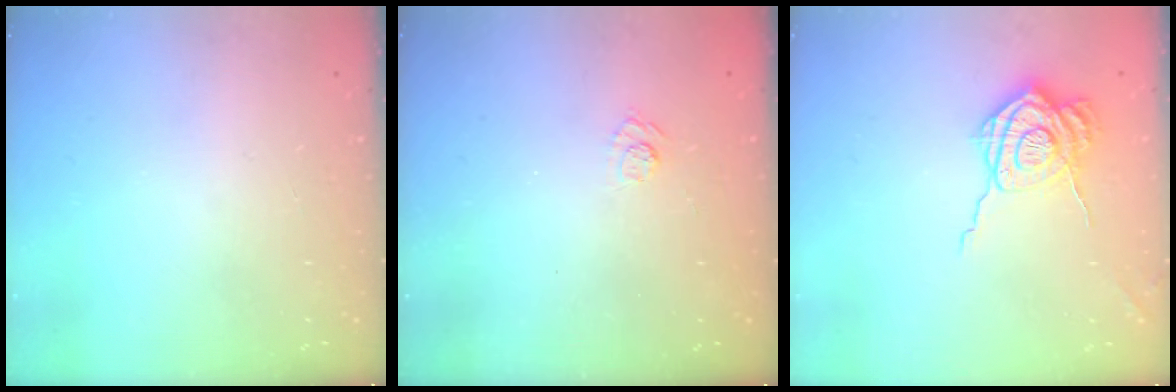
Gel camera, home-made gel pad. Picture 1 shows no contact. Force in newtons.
{"total": 3.9, "press": 3.6, "slide": 1.4}
{"total": 12.8, "press": 12.7, "slide": 1.2}